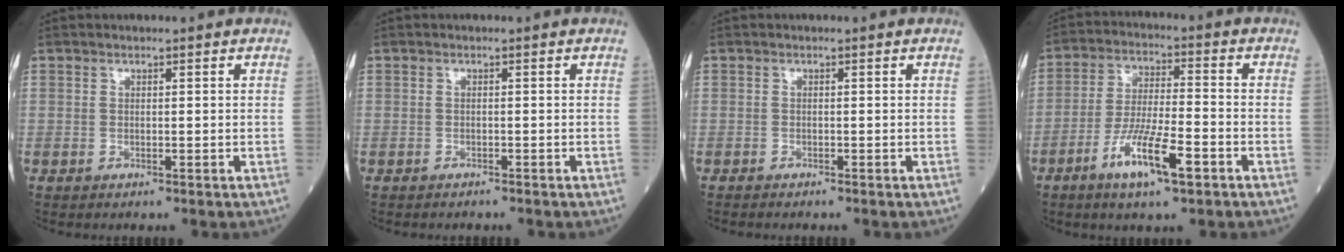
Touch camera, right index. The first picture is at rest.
{"total": 1.1, "force": [-1.0, 0.3, 0.3], "torque": [-0.011, -0.001, -0.013]}
{"total": 1.0, "force": [-0.9, 0.1, 0.3], "torque": [-0.006, -0.002, -0.013]}
{"total": 9.9, "force": [-4.9, 1.2, 8.5], "torque": [-0.166, -0.012, -0.089]}